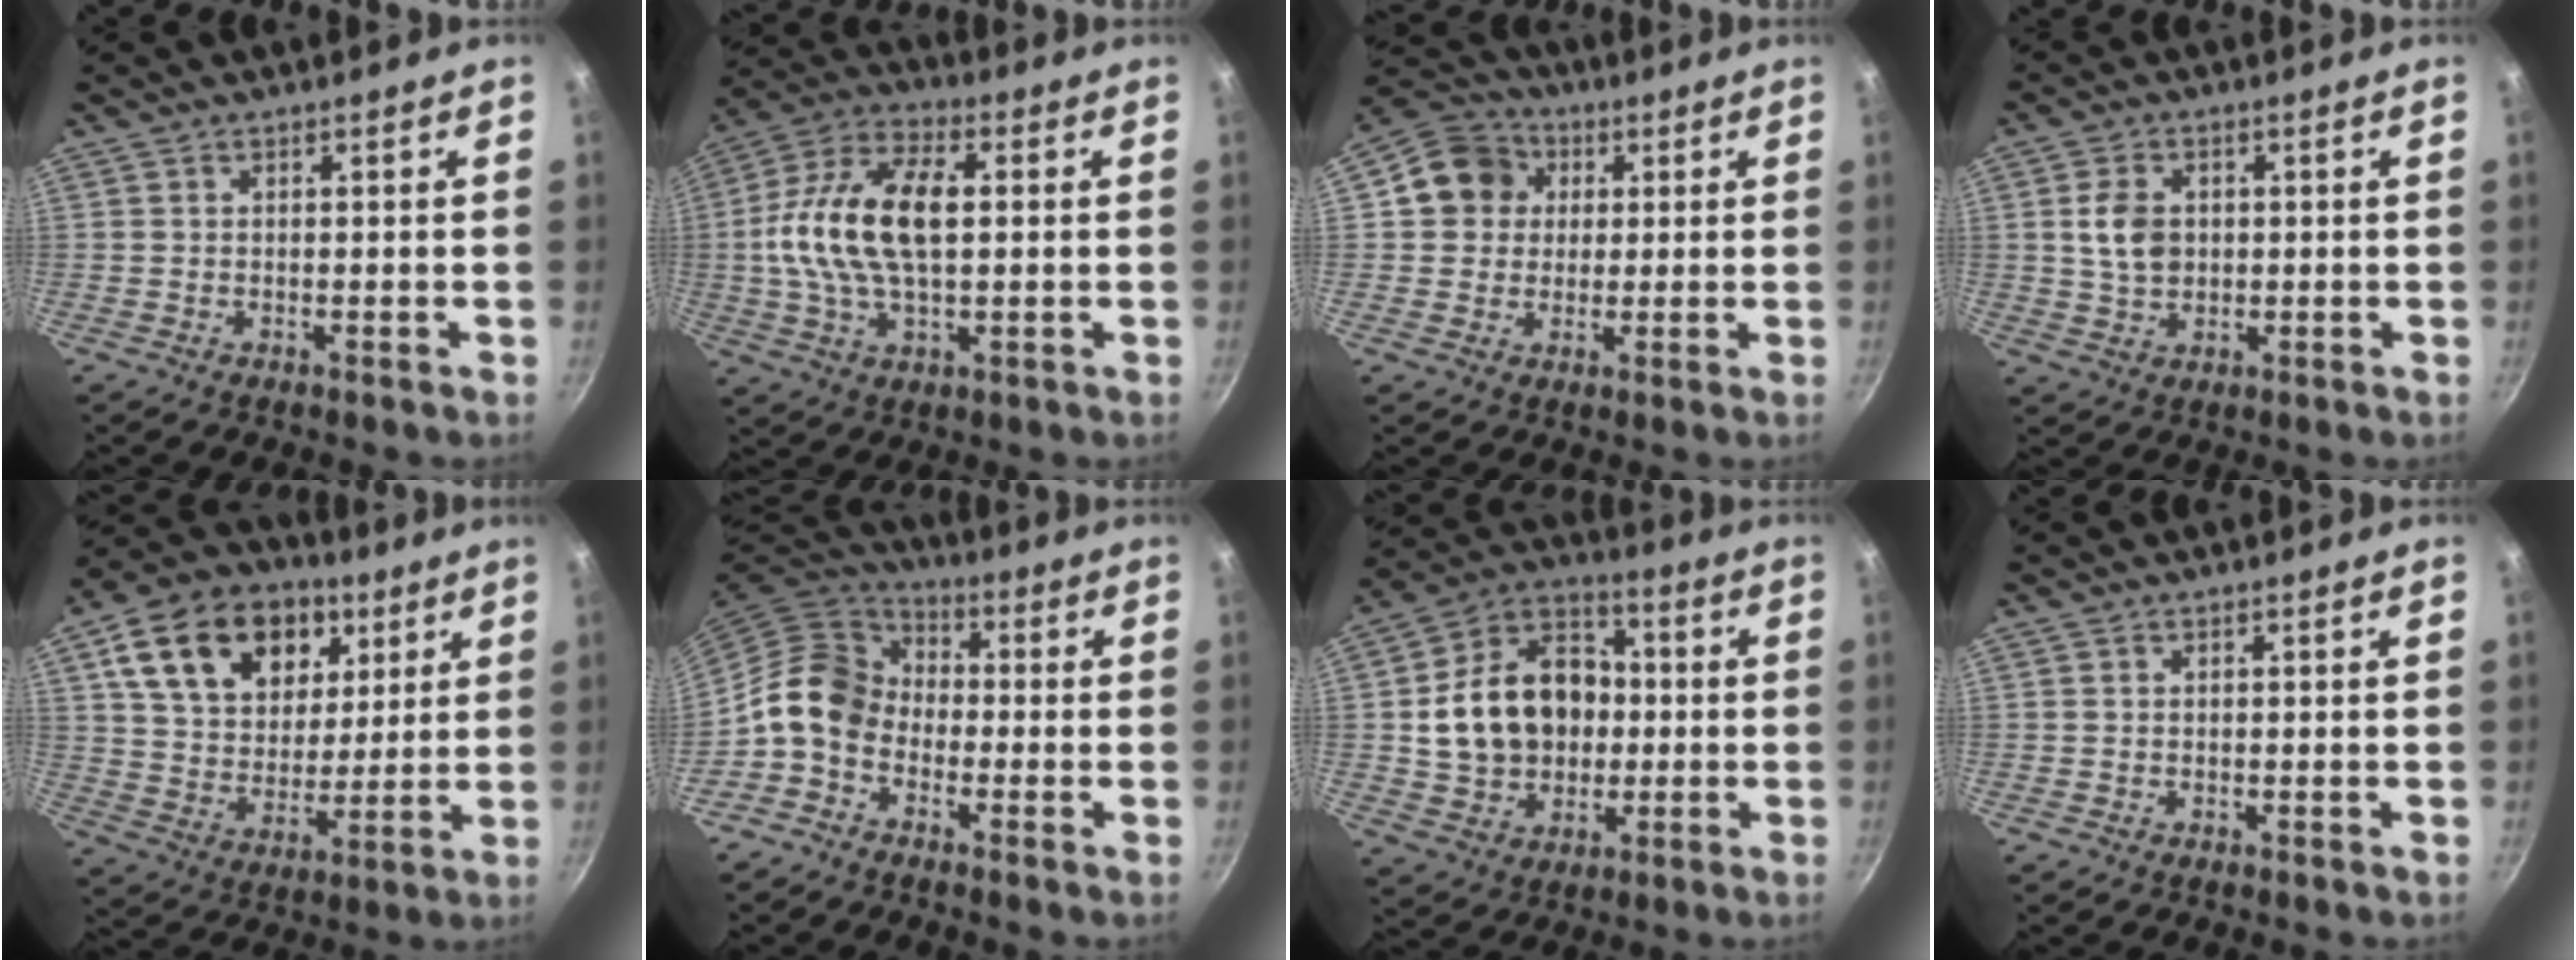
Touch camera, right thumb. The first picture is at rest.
{"total": 17.2, "force": [1.3, 9.2, 14.5], "torque": [-0.267, 0.024, 0.010]}
{"total": 9.5, "force": [2.2, 8.5, 3.7], "torque": [-0.031, 0.014, 0.021]}
{"total": 6.3, "force": [0.8, 4.6, 4.2], "torque": [-0.067, 0.000, 0.015]}
{"total": 21.2, "force": [8.9, 14.8, 12.3], "torque": [-0.190, -0.015, 0.150]}
{"total": 9.8, "force": [-2.7, 7.6, 5.7], "torque": [-0.077, 0.042, -0.079]}
{"total": 17.9, "force": [0.2, 13.9, 11.3], "torque": [-0.166, 0.035, 0.004]}
{"total": 0.0}